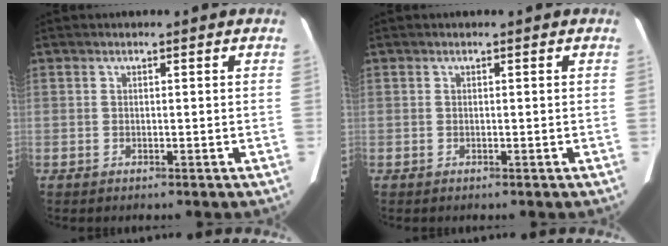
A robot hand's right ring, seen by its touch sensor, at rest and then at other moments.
{"total": 0.0}